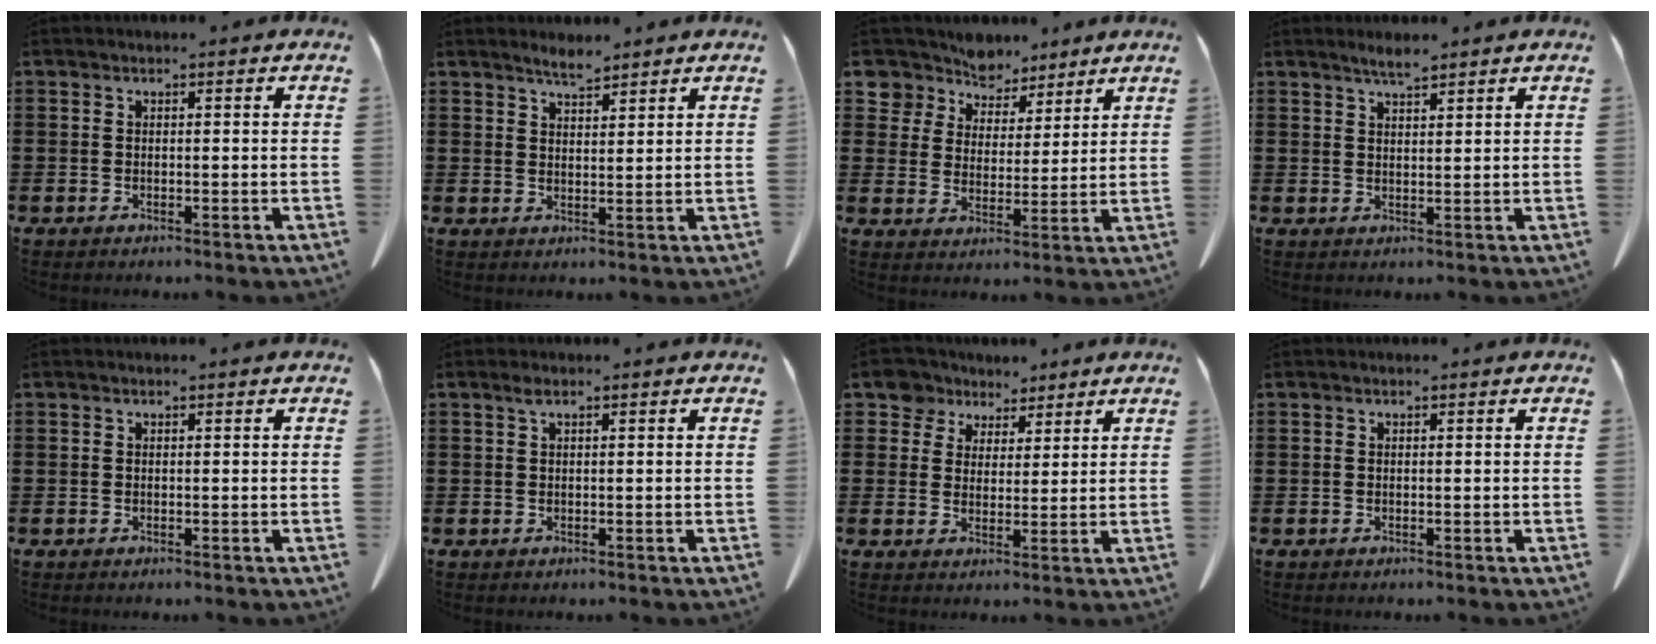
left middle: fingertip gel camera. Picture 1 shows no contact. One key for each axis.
{"total": 2.8, "fx": 2.7, "fy": 0.3, "fz": 0.9, "tx": -0.024, "ty": -0.005, "tz": 0.050}
{"total": 7.7, "fx": 7.0, "fy": 3.1, "fz": 0.1, "tx": -0.048, "ty": -0.039, "tz": 0.133}
{"total": 2.6, "fx": 2.2, "fy": 0.2, "fz": 1.3, "tx": -0.029, "ty": 0.000, "tz": 0.041}
{"total": 0.0}
{"total": 0.9, "fx": 0.5, "fy": 0.2, "fz": 0.7, "tx": -0.017, "ty": 0.001, "tz": 0.010}
{"total": 5.6, "fx": 4.3, "fy": 3.5, "fz": 0.5, "tx": -0.042, "ty": -0.003, "tz": 0.082}
{"total": 0.0}